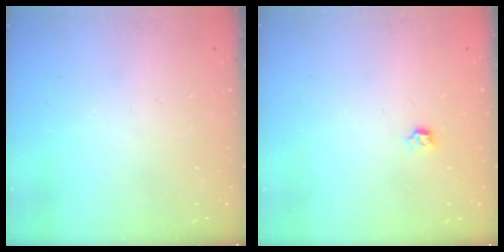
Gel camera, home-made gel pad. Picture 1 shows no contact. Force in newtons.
{"total": 2.8, "press": 2.7, "slide": 0.8}